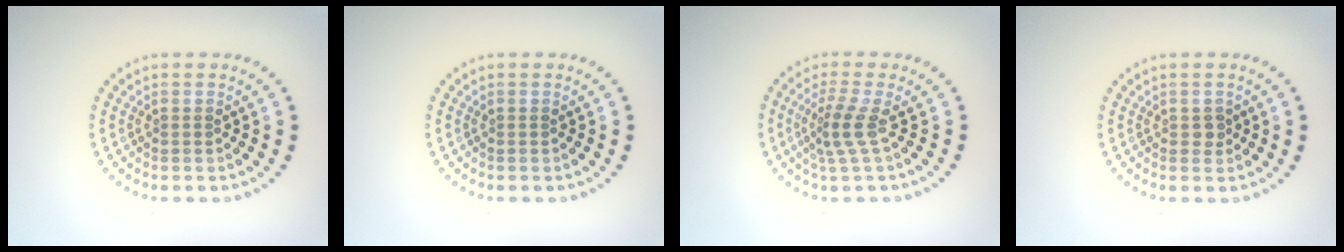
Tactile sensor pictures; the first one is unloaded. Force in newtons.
{"total": 0.0}
{"total": 2.5, "press": 1.8, "slide": 1.7}
{"total": 0.8, "press": 0.8, "slide": 0.2}